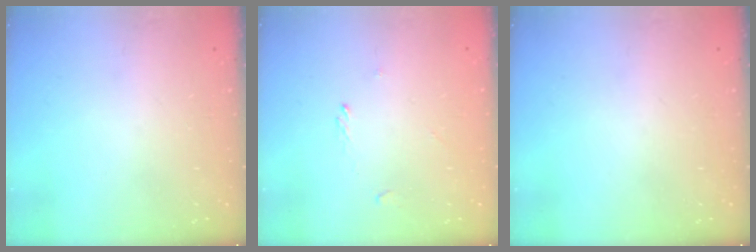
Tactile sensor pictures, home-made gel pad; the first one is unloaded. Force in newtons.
{"total": 0.7, "press": 0.5, "slide": 0.4}
{"total": 0.0}